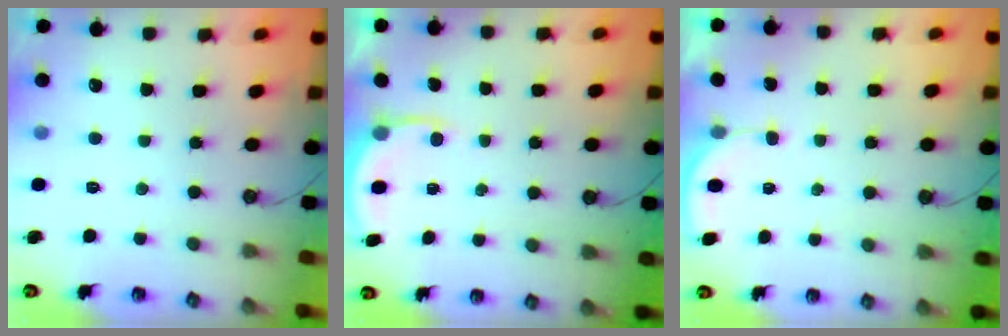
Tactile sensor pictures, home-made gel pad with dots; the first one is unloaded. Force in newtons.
{"total": 3.8, "press": 3.8, "slide": 0.3}
{"total": 2.3, "press": 2.3, "slide": 0.2}